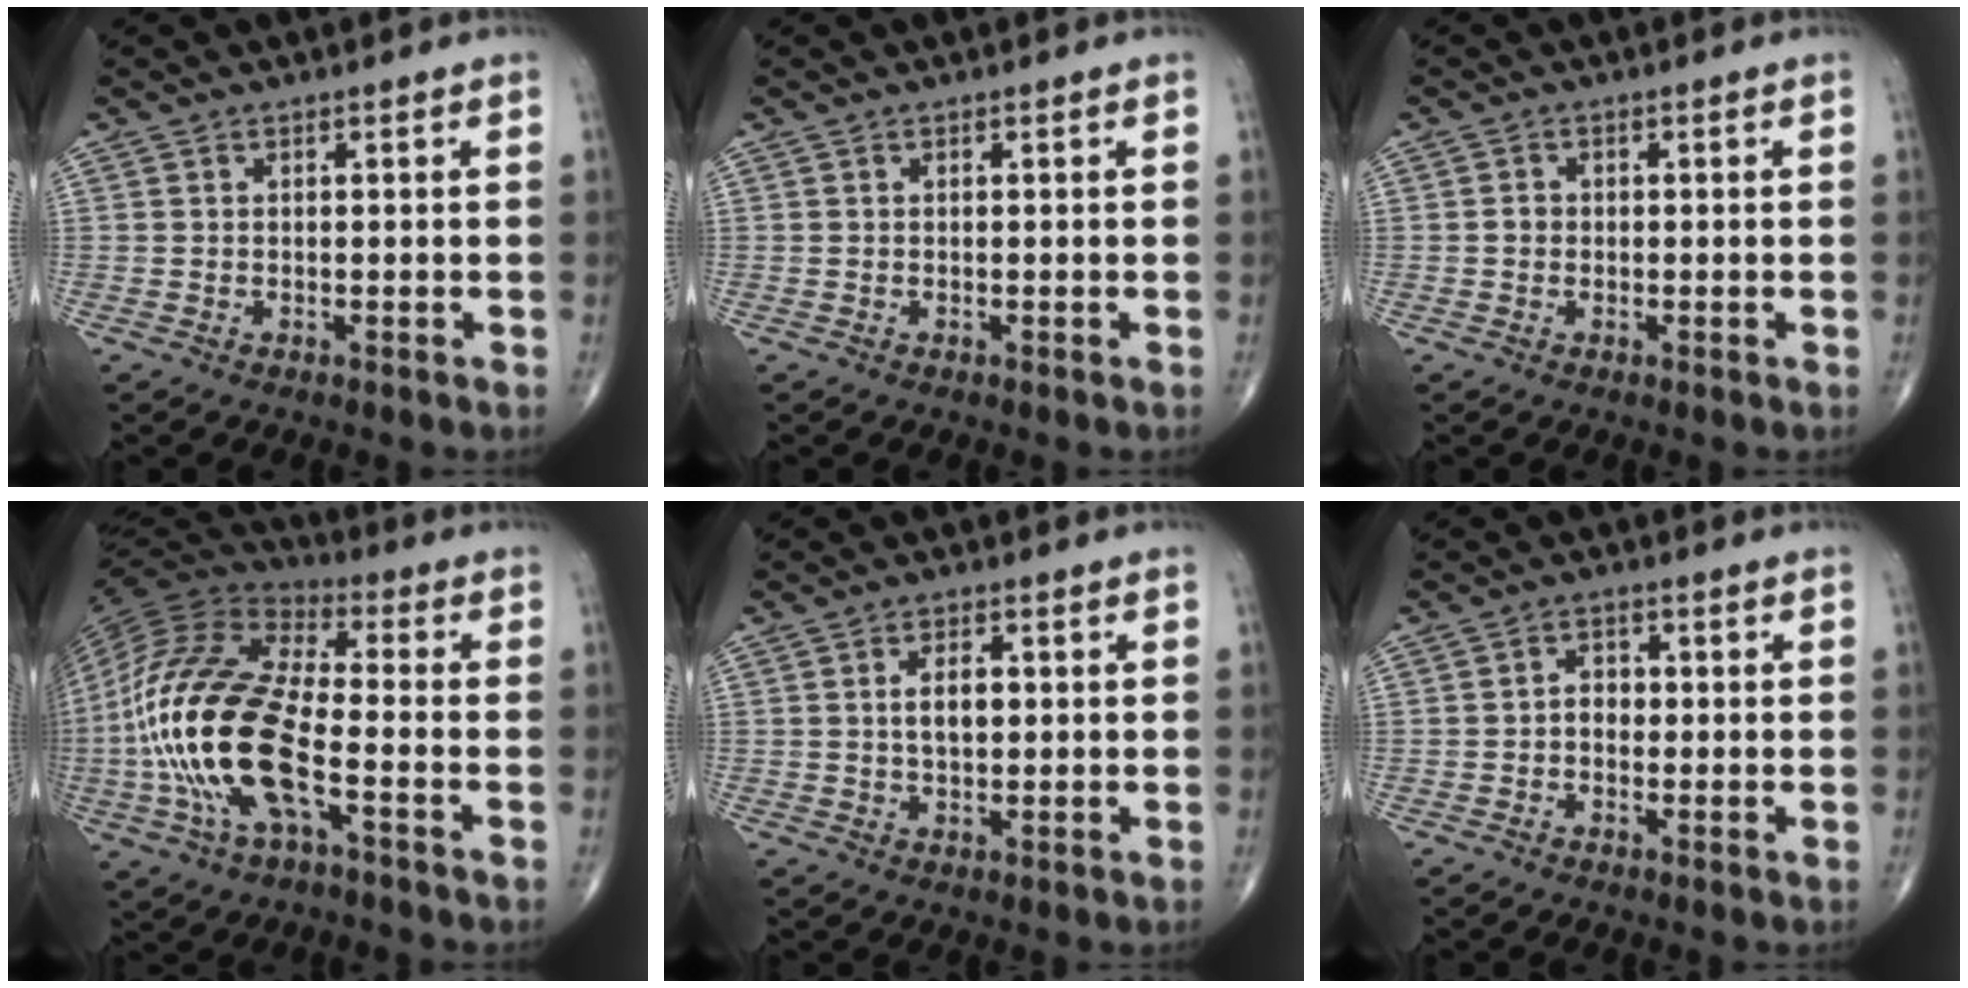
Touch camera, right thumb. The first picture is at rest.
{"total": 0.0}
{"total": 1.3, "force": [-0.2, 1.2, 0.5], "torque": [-0.003, 0.004, -0.006]}
{"total": 22.8, "force": [-5.4, 9.2, 20.1], "torque": [-0.441, 0.018, -0.100]}
{"total": 4.8, "force": [0.6, 2.6, 3.9], "torque": [-0.064, 0.002, 0.011]}
{"total": 3.0, "force": [-0.3, 2.3, 1.9], "torque": [-0.017, 0.012, -0.012]}